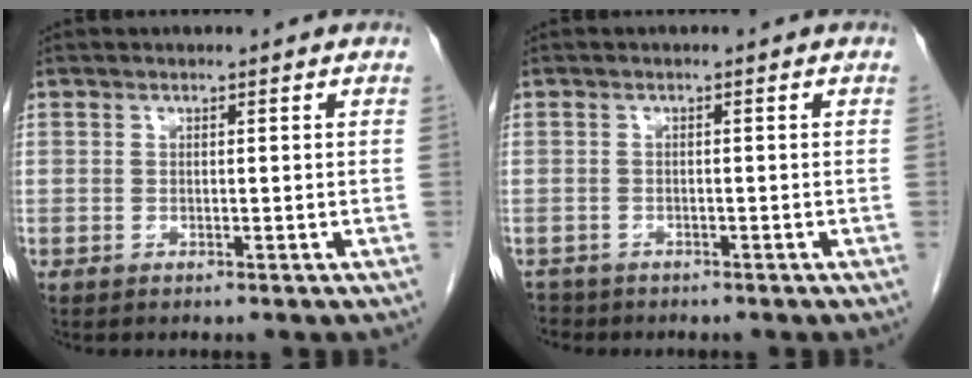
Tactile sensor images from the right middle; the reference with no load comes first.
{"total": 2.5, "force": [-2.2, 1.2, -0.3], "torque": [-0.002, -0.001, -0.040]}